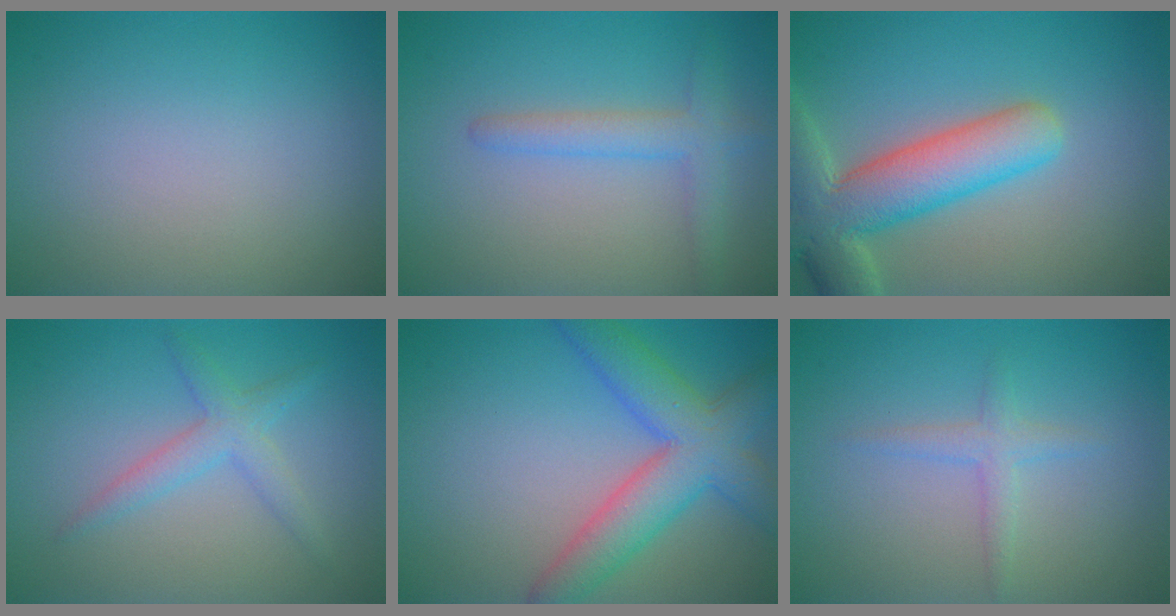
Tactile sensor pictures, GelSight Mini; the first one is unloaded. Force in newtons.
{"total": 2.8, "press": 2.8, "slide": 0.2}
{"total": 8.5, "press": 8.5, "slide": 0.9}
{"total": 2.5, "press": 2.5, "slide": 0.1}
{"total": 7.0, "press": 7.0, "slide": 0.3}
{"total": 1.6, "press": 1.6, "slide": 0.1}